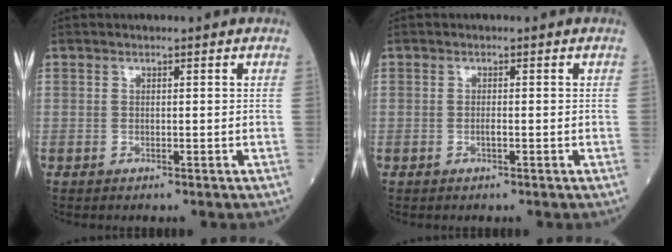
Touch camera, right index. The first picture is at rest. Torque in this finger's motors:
{"motor_torque": [0.23, 0.08, 0.08, 0.03]}